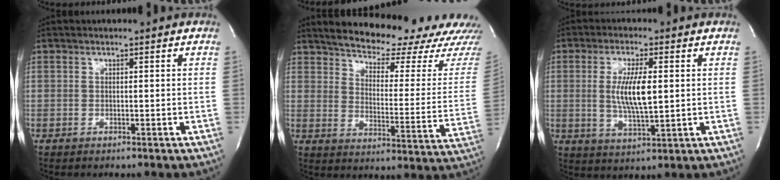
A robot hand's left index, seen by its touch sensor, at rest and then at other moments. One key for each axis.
{"total": 21.8, "fx": 19.6, "fy": 3.7, "fz": 8.9, "tx": -0.124, "ty": -0.062, "tz": 0.243}
{"total": 7.7, "fx": 0.8, "fy": 1.5, "fz": 7.5, "tx": -0.150, "ty": -0.008, "tz": 0.018}